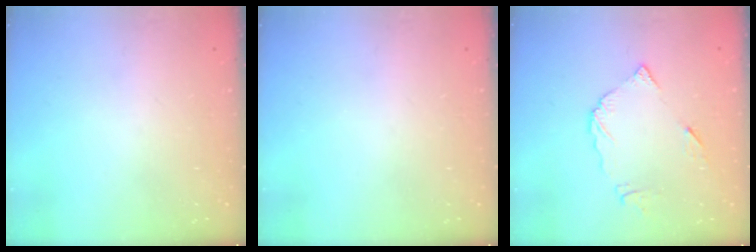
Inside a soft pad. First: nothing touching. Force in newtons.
{"total": 0.0}
{"total": 7.9, "press": 7.8, "slide": 1.0}